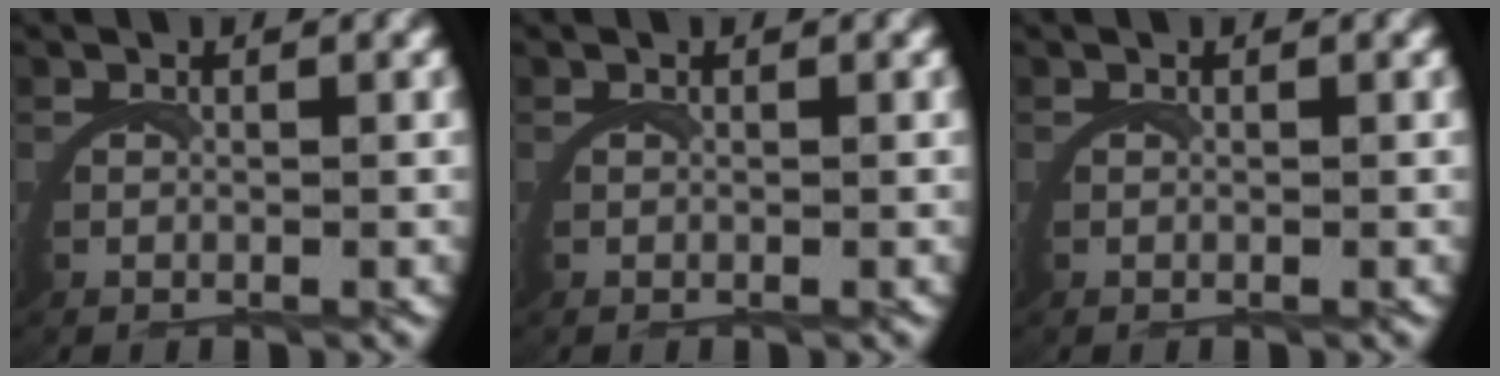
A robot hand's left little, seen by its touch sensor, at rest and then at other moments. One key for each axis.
{"total": 0.0}
{"total": 0.0}